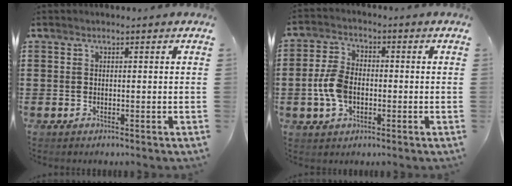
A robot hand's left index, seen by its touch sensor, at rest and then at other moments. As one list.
[{"total": 6.6, "force": [-1.2, 4.2, 4.9], "torque": [-0.130, -0.001, -0.030]}]